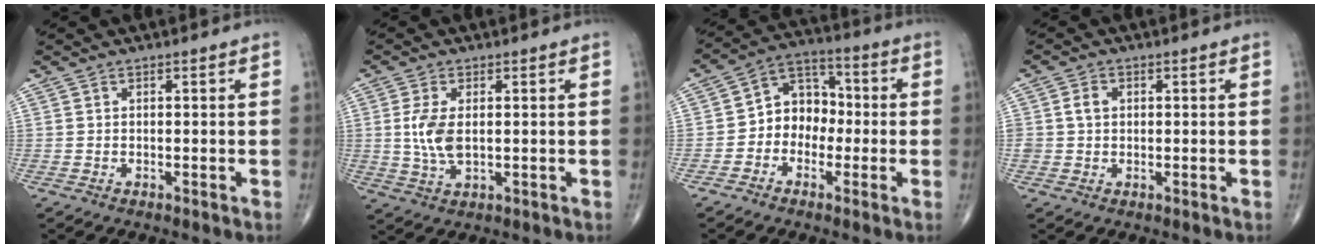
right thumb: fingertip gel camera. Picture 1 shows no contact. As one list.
[{"total": 6.2, "force": [0.5, 3.1, 5.3], "torque": [-0.120, -0.006, 0.011]}, {"total": 8.9, "force": [-1.5, 7.2, 5.0], "torque": [-0.040, 0.040, -0.044]}, {"total": 3.0, "force": [0.4, 2.5, 1.6], "torque": [-0.026, 0.005, 0.007]}]